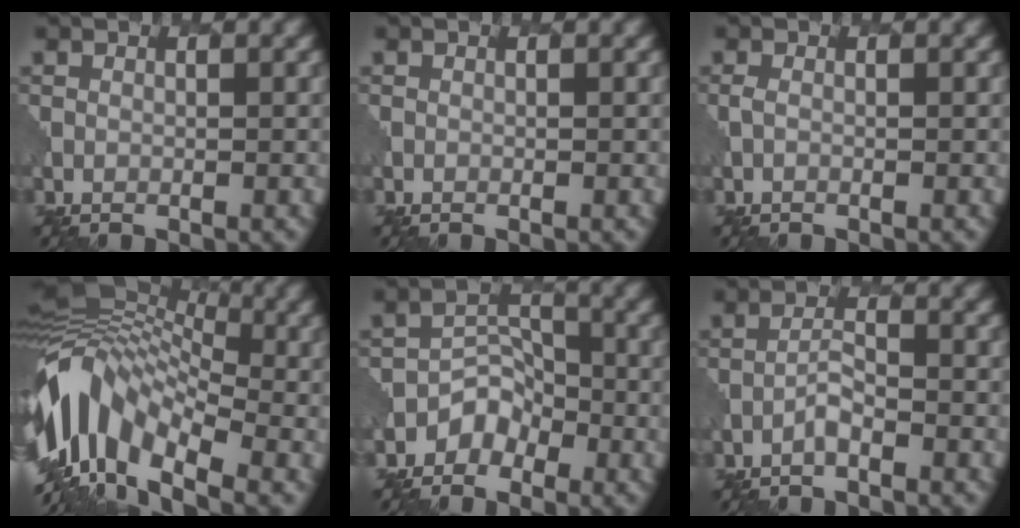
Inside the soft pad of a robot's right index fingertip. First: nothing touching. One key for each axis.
{"total": 0.0}
{"total": 0.5, "fx": -0.3, "fy": 0.1, "fz": 0.4, "tx": -0.011, "ty": -0.003, "tz": -0.010}
{"total": 11.8, "fx": -1.9, "fy": 6.9, "fz": 9.3, "tx": -0.184, "ty": 0.023, "tz": -0.046}
{"total": 2.6, "fx": -1.7, "fy": 1.8, "fz": 0.8, "tx": -0.004, "ty": 0.008, "tz": -0.035}
{"total": 1.1, "fx": -0.8, "fy": 0.1, "fz": 0.8, "tx": -0.015, "ty": 0.007, "tz": -0.020}